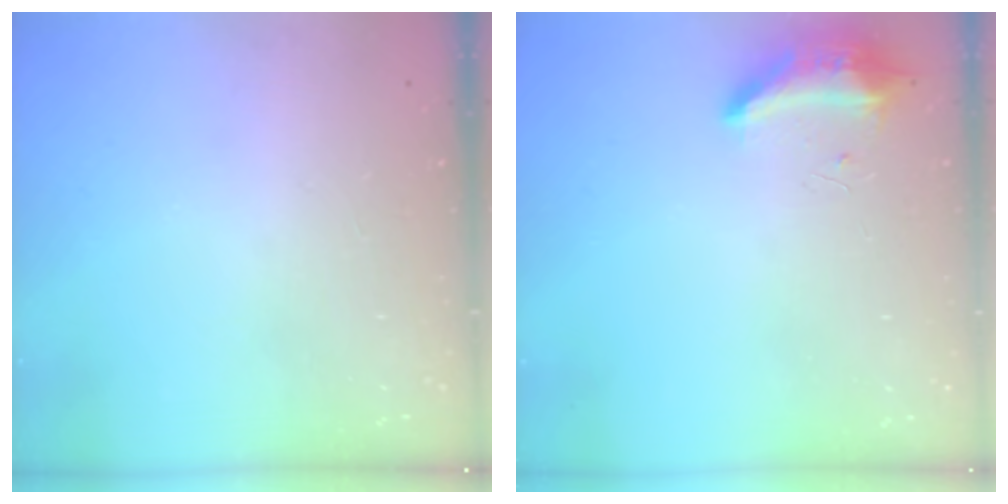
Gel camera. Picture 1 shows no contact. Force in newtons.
{"total": 19.0, "press": 10.9, "slide": 15.6}